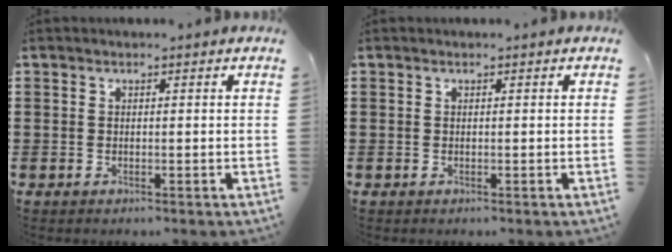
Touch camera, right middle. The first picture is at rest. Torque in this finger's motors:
{"motor_torque": [0.05, -0.07, 0.02, -0.01]}